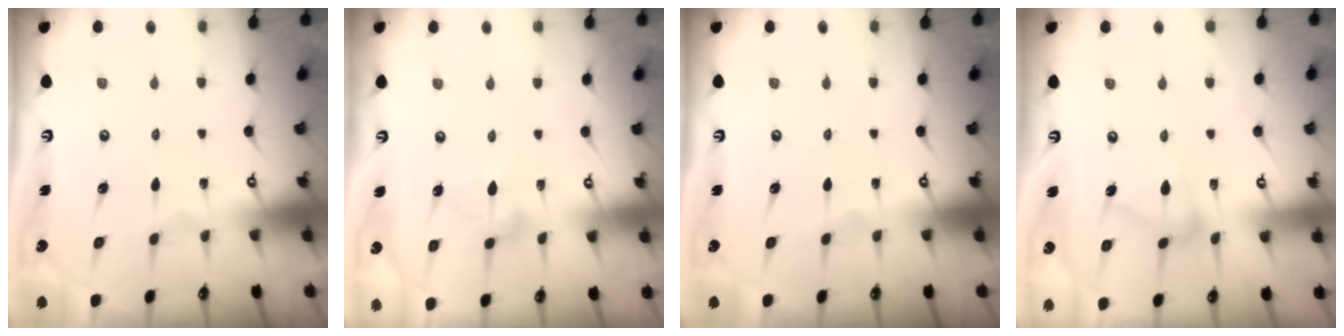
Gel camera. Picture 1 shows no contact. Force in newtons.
{"total": 9.9, "press": 9.9, "slide": 0.4}
{"total": 0.0}
{"total": 9.7, "press": 9.7, "slide": 0.4}